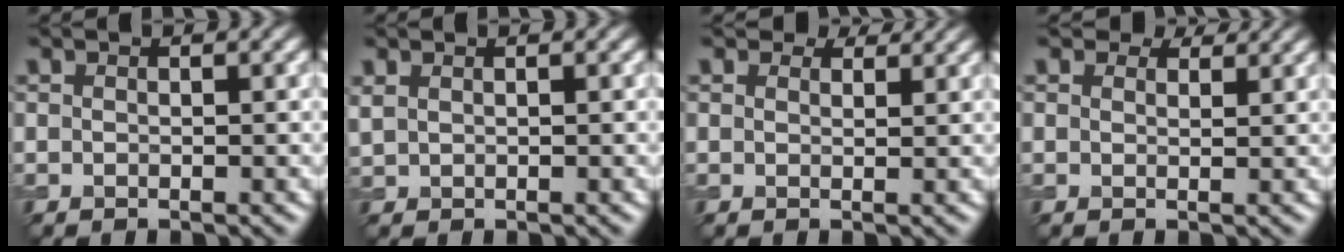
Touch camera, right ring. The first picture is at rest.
{"total": 0.8, "force": [0.7, 0.3, 0.4], "torque": [-0.012, 0.001, 0.017]}
{"total": 2.2, "force": [1.9, 1.0, 0.7], "torque": [-0.016, 0.000, 0.019]}
{"total": 2.4, "force": [2.0, 1.1, 0.8], "torque": [-0.018, 0.001, 0.021]}